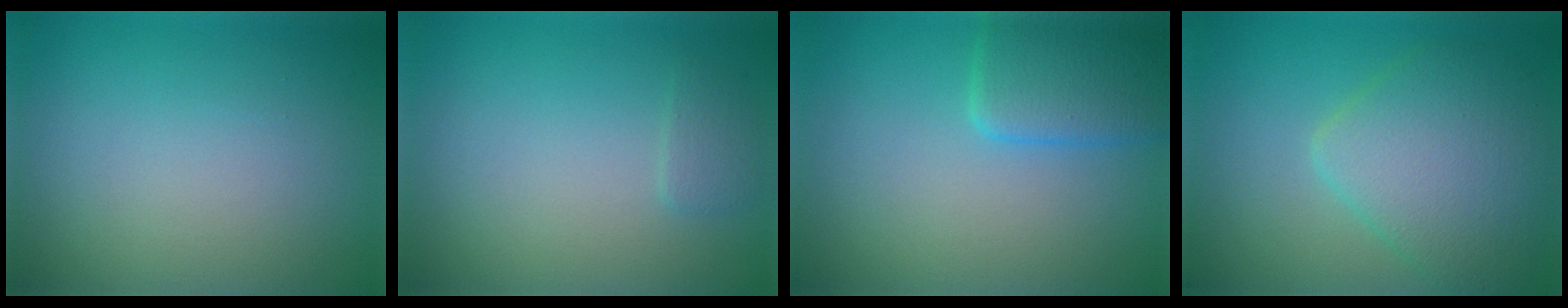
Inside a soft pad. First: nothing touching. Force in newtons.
{"total": 1.0, "press": 1.0, "slide": 0.1}
{"total": 4.1, "press": 4.1, "slide": 0.4}
{"total": 6.2, "press": 6.2, "slide": 0.2}